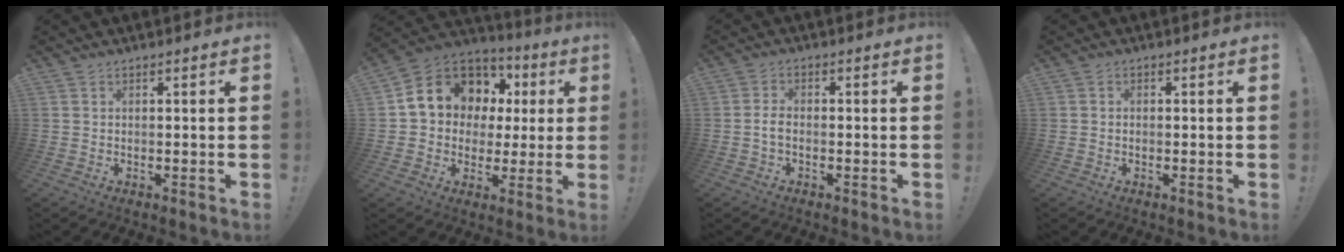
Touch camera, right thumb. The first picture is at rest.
{"total": 14.2, "force": [5.8, 11.4, 6.2], "torque": [-0.093, -0.034, 0.123]}
{"total": 2.7, "force": [-0.9, 1.3, 2.2], "torque": [-0.042, 0.005, -0.016]}
{"total": 0.0}